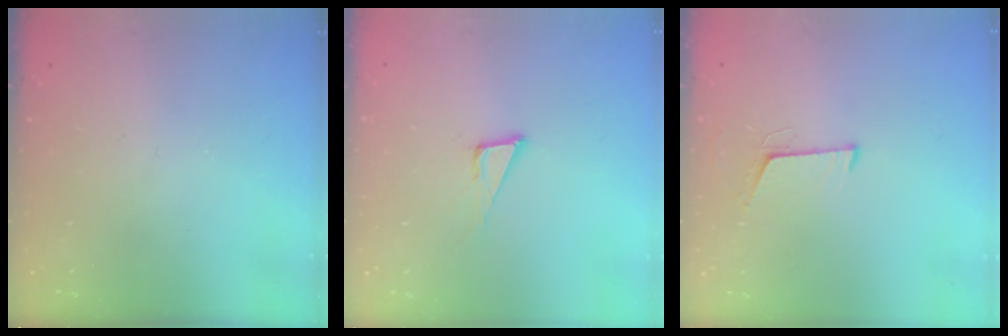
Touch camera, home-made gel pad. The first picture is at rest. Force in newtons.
{"total": 5.5, "press": 4.7, "slide": 2.8}
{"total": 5.9, "press": 5.6, "slide": 2.0}